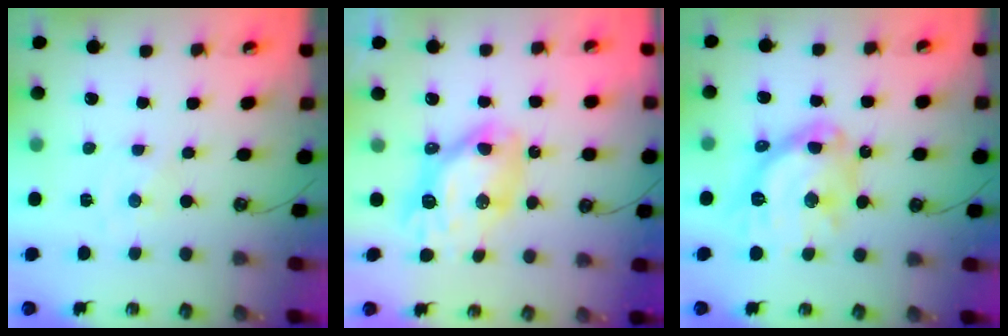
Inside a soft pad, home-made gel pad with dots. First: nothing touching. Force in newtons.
{"total": 13.4, "press": 13.3, "slide": 1.6}
{"total": 18.9, "press": 18.8, "slide": 1.9}